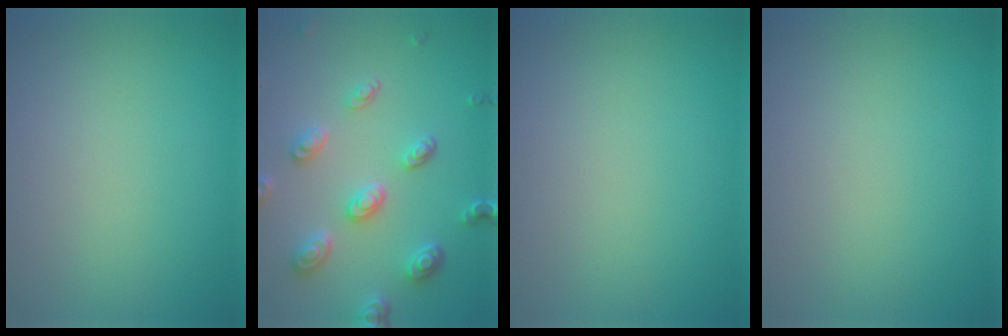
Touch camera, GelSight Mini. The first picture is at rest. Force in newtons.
{"total": 4.6, "press": 3.7, "slide": 2.8}
{"total": 0.0}
{"total": 0.0}